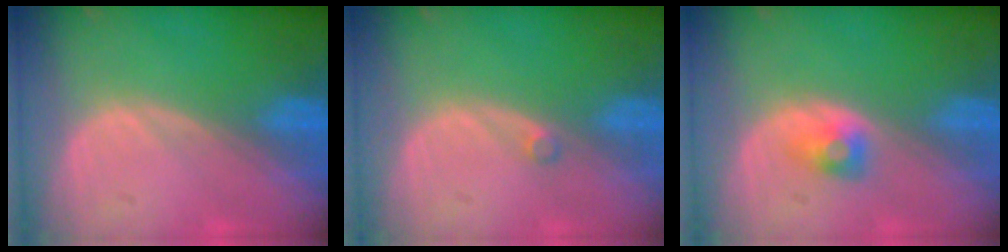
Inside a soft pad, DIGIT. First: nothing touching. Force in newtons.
{"total": 0.7, "press": 0.7, "slide": 0.1}
{"total": 2.2, "press": 2.2, "slide": 0.3}